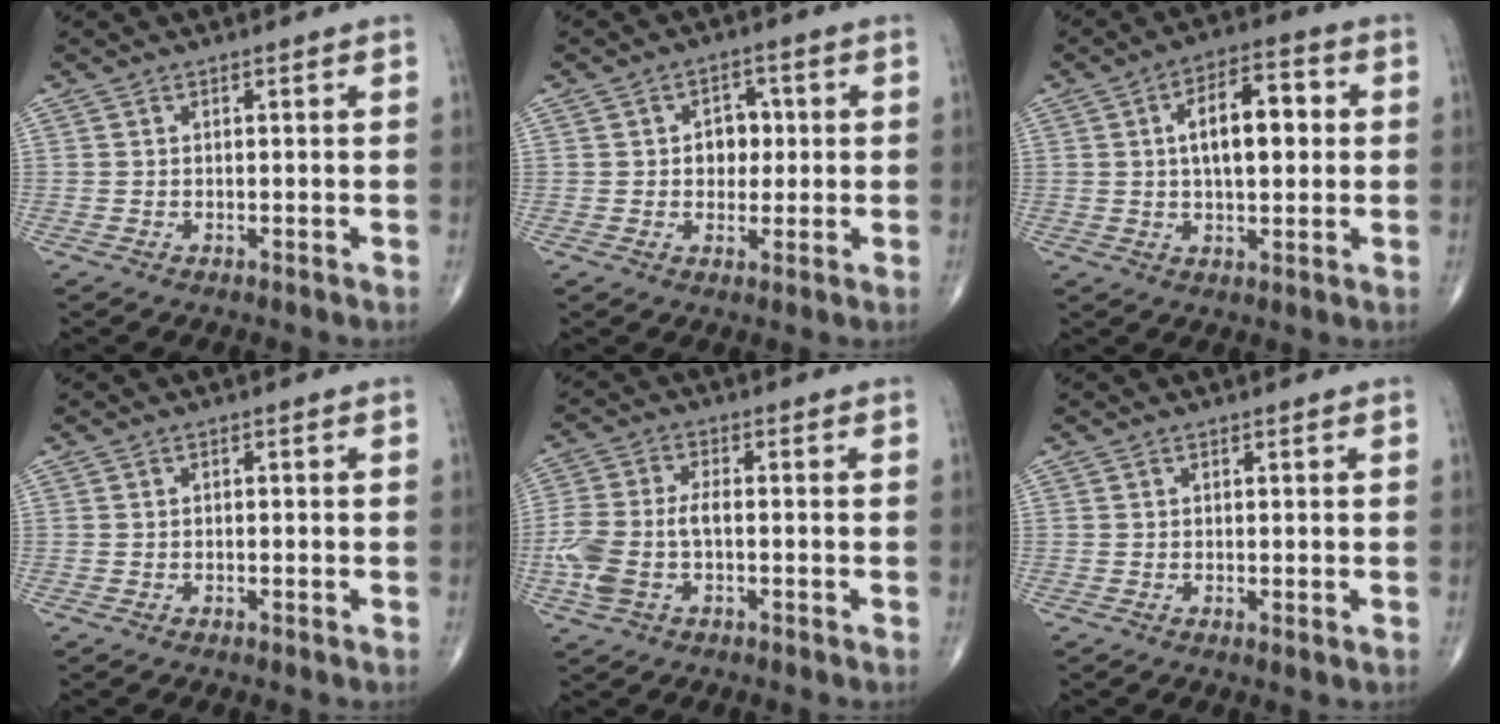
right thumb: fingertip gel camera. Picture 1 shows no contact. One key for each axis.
{"total": 3.8, "fx": 0.4, "fy": 3.0, "fz": 2.4, "tx": -0.009, "ty": 0.004, "tz": 0.002}
{"total": 11.5, "fx": 1.6, "fy": 5.5, "fz": 10.0, "tx": -0.140, "ty": 0.015, "tz": 0.021}
{"total": 0.0}
{"total": 8.8, "fx": -1.8, "fy": 4.8, "fz": 7.2, "tx": -0.181, "ty": 0.019, "tz": -0.036}
{"total": 0.6, "fx": 0.1, "fy": 0.2, "fz": 0.6, "tx": -0.011, "ty": -0.004, "tz": -0.001}